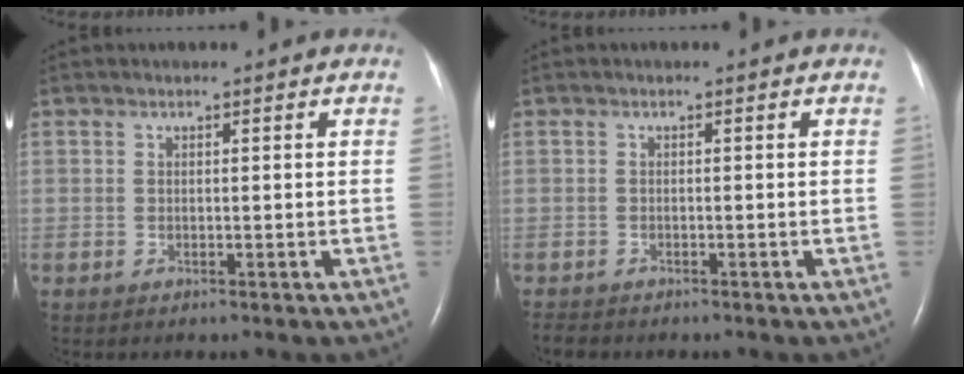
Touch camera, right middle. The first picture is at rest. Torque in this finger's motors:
{"motor_torque": [0.15, -0.13, -0.04, -0.01]}